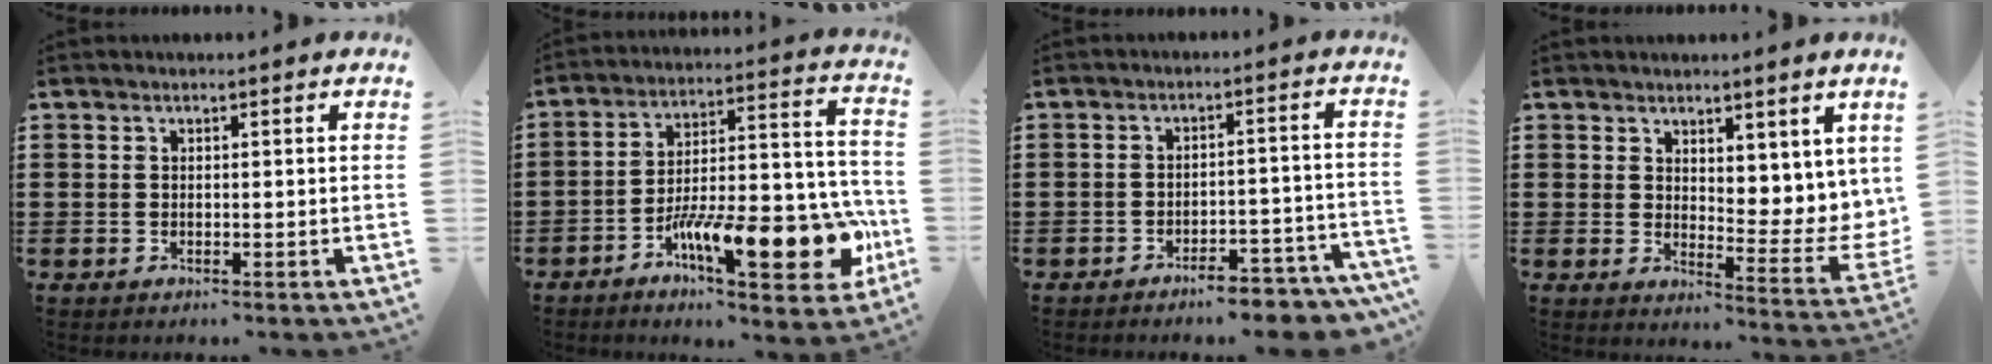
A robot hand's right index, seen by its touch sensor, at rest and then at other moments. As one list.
[{"total": 17.3, "force": [-7.6, 5.6, 14.4], "torque": [-0.220, 0.014, -0.114]}, {"total": 5.4, "force": [-5.0, 0.5, 2.0], "torque": [-0.031, -0.002, -0.093]}, {"total": 4.6, "force": [3.9, 2.2, 1.1], "torque": [-0.026, -0.031, 0.073]}]